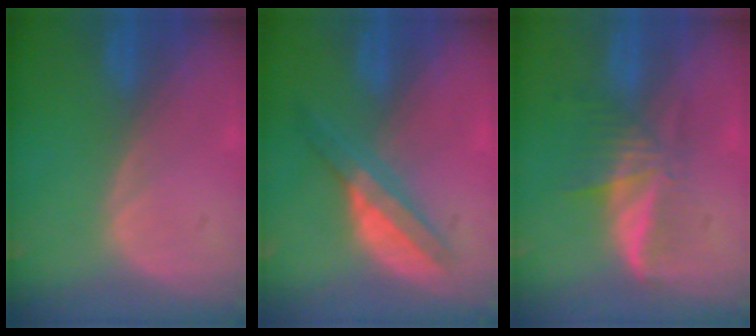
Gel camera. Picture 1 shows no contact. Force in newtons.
{"total": 5.6, "press": 5.2, "slide": 1.9}
{"total": 6.0, "press": 5.6, "slide": 2.3}